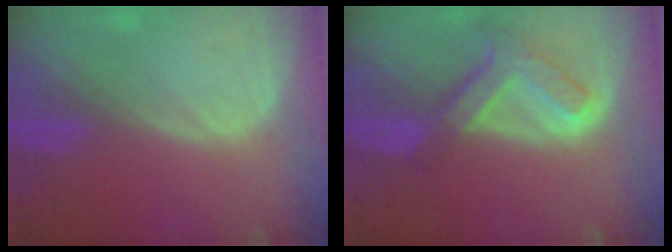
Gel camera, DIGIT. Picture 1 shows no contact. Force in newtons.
{"total": 7.6, "press": 6.5, "slide": 4.0}